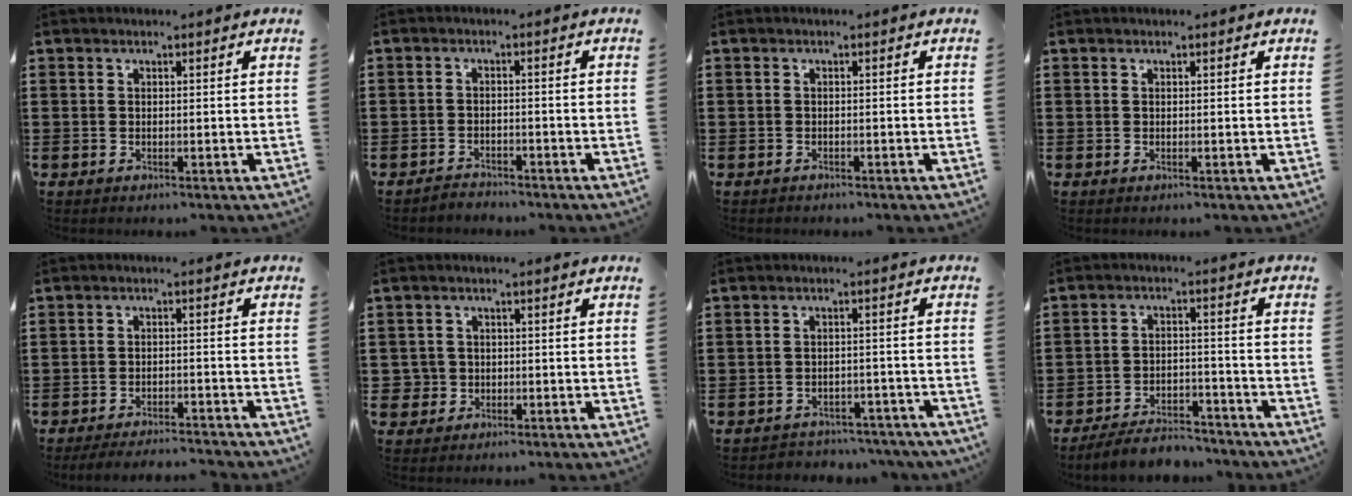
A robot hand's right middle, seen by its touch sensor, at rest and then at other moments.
{"total": 2.4, "force": [-2.3, 0.6, -0.3], "torque": [-0.002, 0.001, -0.052]}
{"total": 0.8, "force": [-0.7, 0.3, -0.1], "torque": [0.001, 0.003, -0.016]}
{"total": 0.0}
{"total": 3.5, "force": [-3.4, 0.2, 0.7], "torque": [-0.013, 0.003, -0.070]}
{"total": 2.8, "force": [-0.7, 2.7, 0.5], "torque": [-0.029, 0.002, -0.020]}
{"total": 3.0, "force": [-3.0, 0.5, -0.1], "torque": [-0.006, 0.001, -0.065]}
{"total": 5.5, "force": [-5.2, 1.0, 1.1], "torque": [-0.023, 0.008, -0.105]}